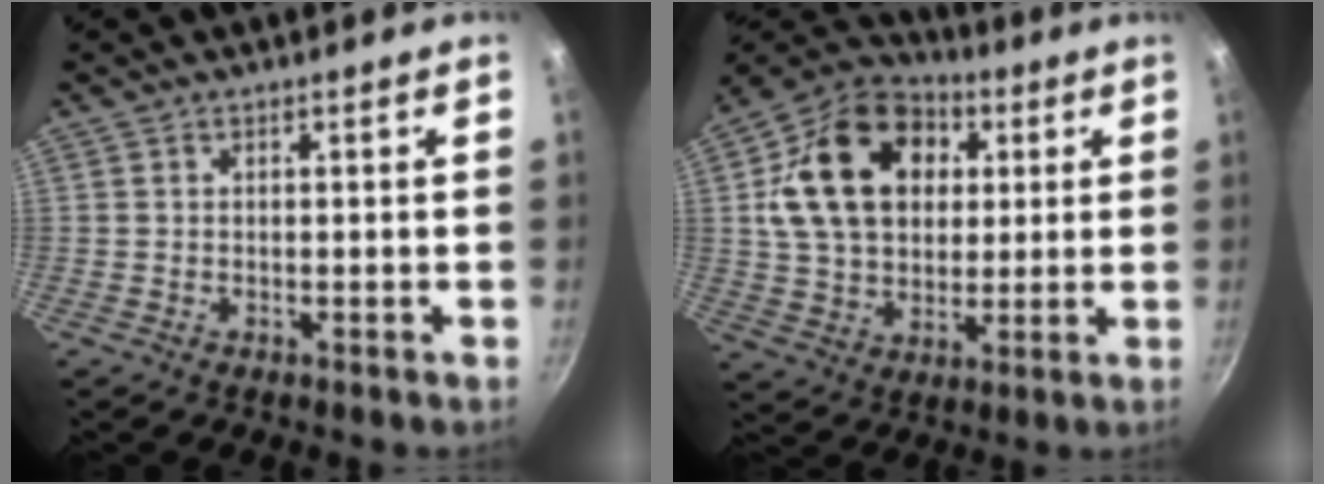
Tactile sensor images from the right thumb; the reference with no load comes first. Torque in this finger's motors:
{"motor_torque": [-0.49, 3.28, 1.49, 0.34, 0.23]}